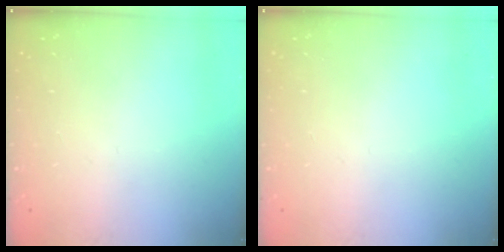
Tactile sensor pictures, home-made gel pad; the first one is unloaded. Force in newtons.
{"total": 0.0}